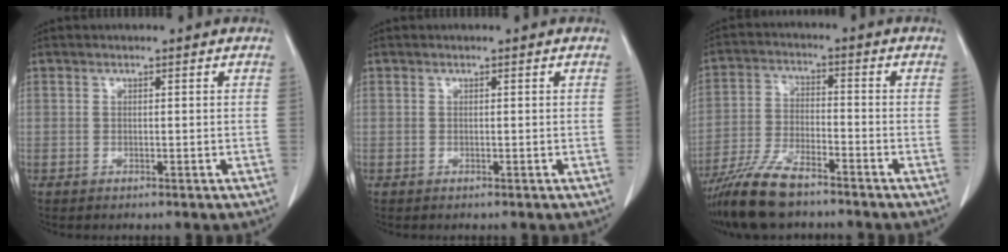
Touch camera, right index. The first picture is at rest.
{"total": 0.0}
{"total": 10.4, "force": [-8.3, 2.3, 5.7], "torque": [-0.116, -0.024, -0.157]}